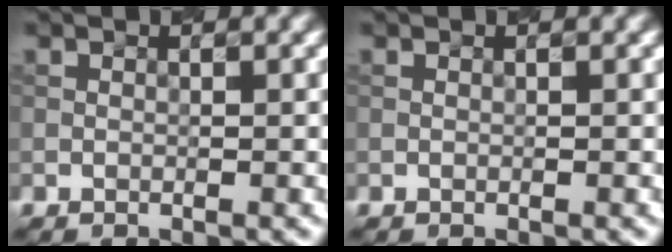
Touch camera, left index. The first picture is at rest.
{"total": 0.0}